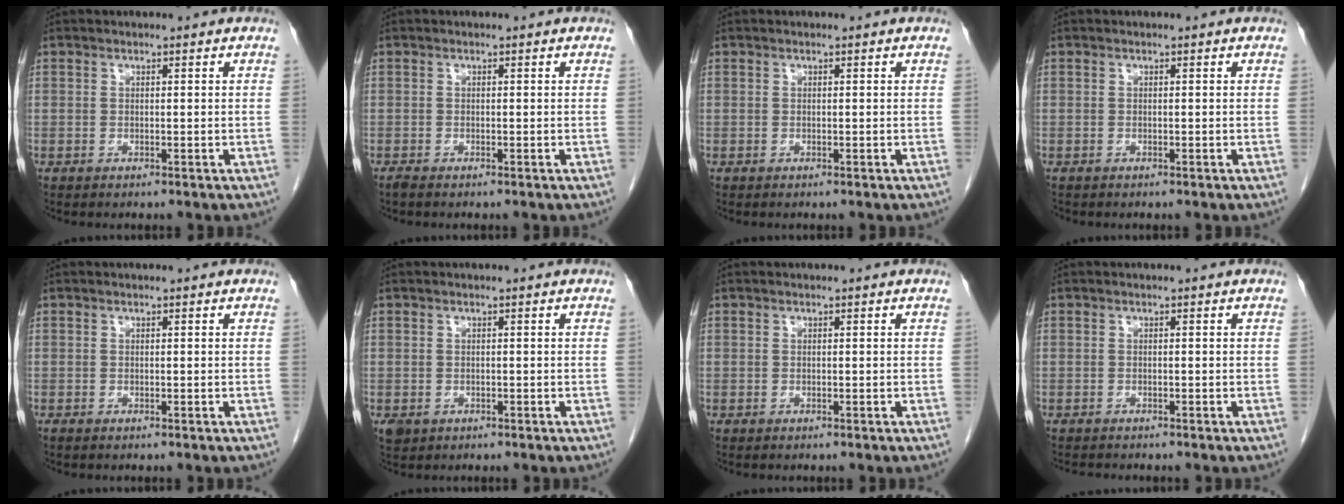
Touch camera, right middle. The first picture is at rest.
{"total": 0.6, "force": [-0.5, 0.0, 0.2], "torque": [-0.011, -0.003, -0.012]}
{"total": 0.0}
{"total": 0.0}
{"total": 0.0}
{"total": 1.8, "force": [-0.8, 1.5, 0.7], "torque": [-0.017, -0.001, -0.005]}
{"total": 0.0}
{"total": 2.1, "force": [-2.0, 0.4, 0.7], "torque": [-0.016, -0.007, -0.027]}